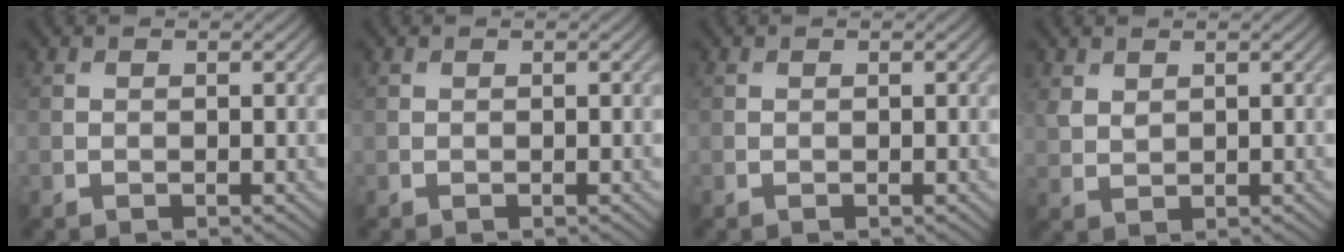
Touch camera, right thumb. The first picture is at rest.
{"total": 0.0}
{"total": 0.0}
{"total": 2.0, "force": [1.2, 1.2, 1.0], "torque": [-0.028, -0.003, 0.029]}